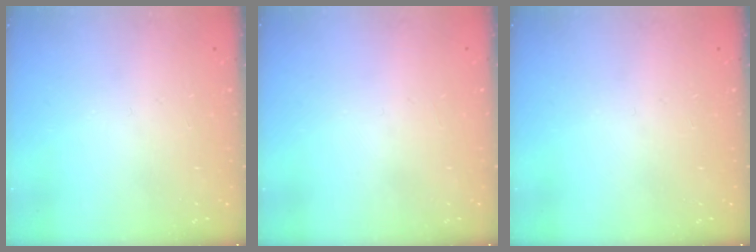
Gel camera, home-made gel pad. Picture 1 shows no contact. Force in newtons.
{"total": 0.0}
{"total": 0.0}